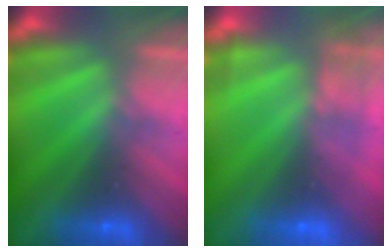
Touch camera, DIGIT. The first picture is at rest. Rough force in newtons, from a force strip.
{"total": 2.4}